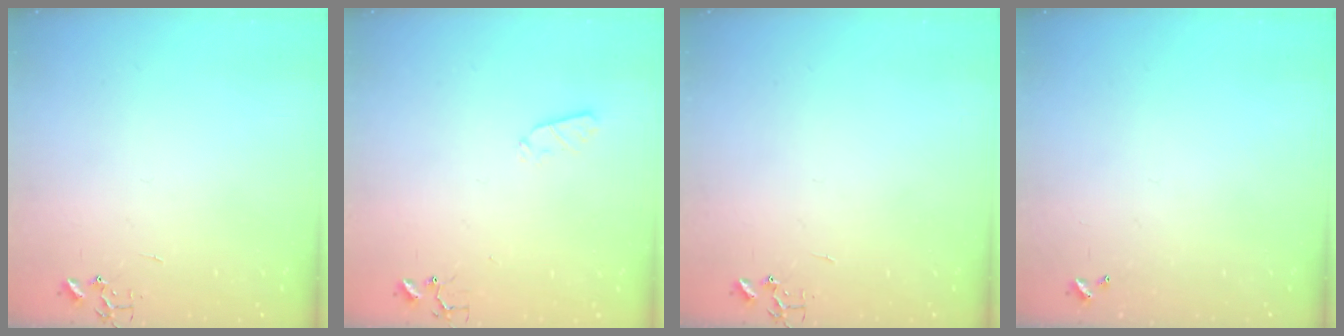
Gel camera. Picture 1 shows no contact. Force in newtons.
{"total": 4.5, "press": 4.5, "slide": 0.4}
{"total": 0.0}
{"total": 0.0}